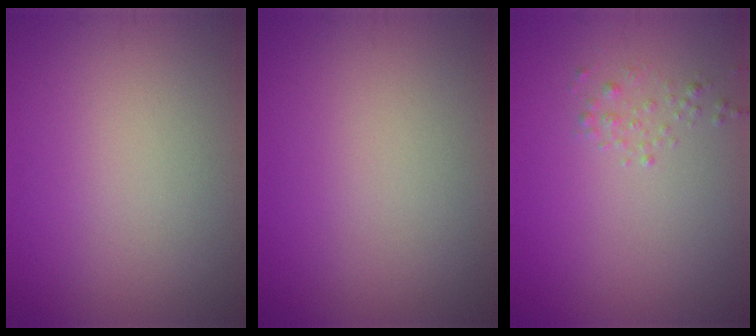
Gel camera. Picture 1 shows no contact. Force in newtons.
{"total": 0.0}
{"total": 0.9, "press": 0.9, "slide": 0.0}